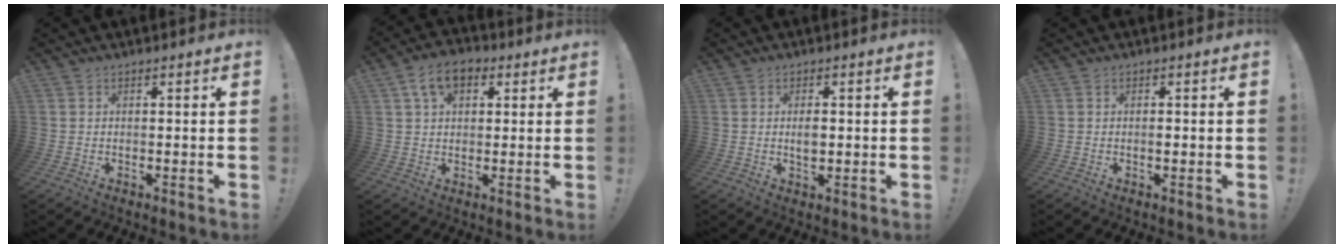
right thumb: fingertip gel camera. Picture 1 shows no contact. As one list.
[{"total": 8.9, "force": [3.7, 5.5, 5.9], "torque": [-0.097, 0.006, 0.072]}, {"total": 3.0, "force": [0.0, 1.7, 2.5], "torque": [-0.032, -0.009, -0.007]}, {"total": 0.9, "force": [-0.4, 0.4, 0.7], "torque": [-0.006, -0.002, -0.009]}]